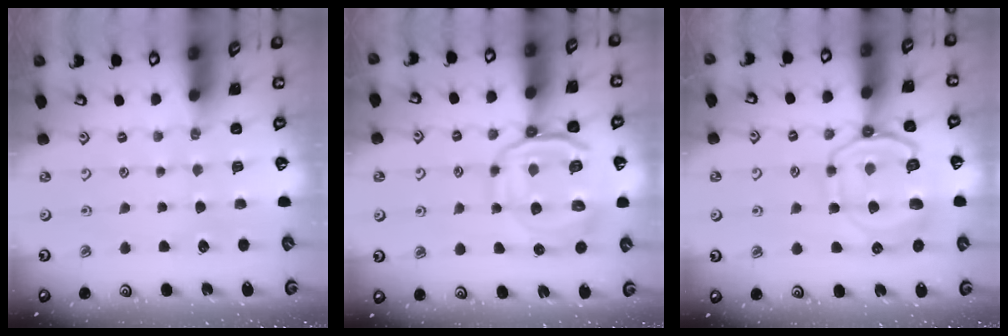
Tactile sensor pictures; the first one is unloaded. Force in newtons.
{"total": 13.7, "press": 13.6, "slide": 1.7}
{"total": 12.1, "press": 12.0, "slide": 0.9}